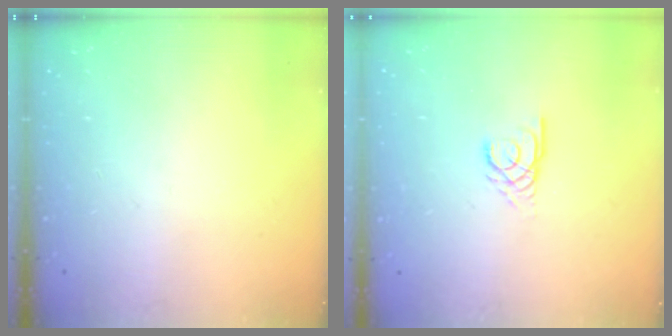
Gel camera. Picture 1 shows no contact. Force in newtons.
{"total": 2.9, "press": 2.9, "slide": 0.3}